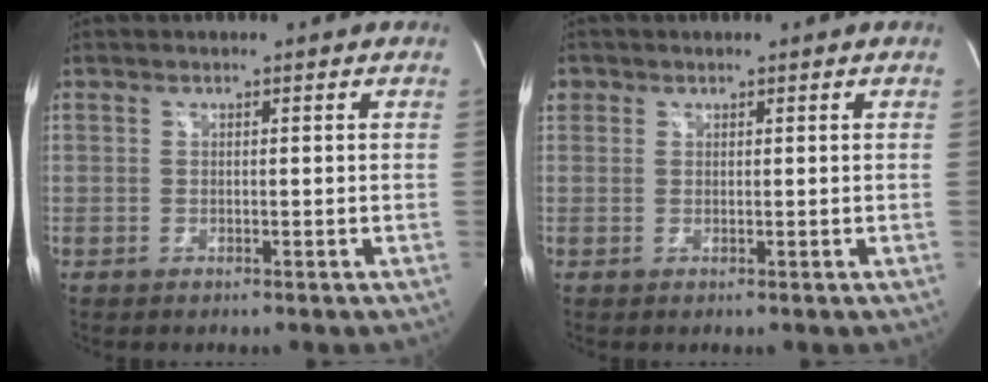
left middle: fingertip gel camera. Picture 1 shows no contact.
{"total": 1.5, "force": [0.7, 1.3, 0.2], "torque": [0.005, 0.010, 0.011]}